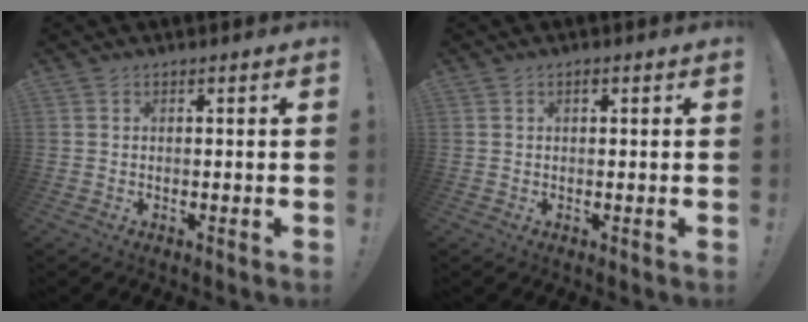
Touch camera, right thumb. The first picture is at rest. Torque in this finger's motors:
{"motor_torque": [-0.20, 0.12, -0.16, 0.10, -0.02]}